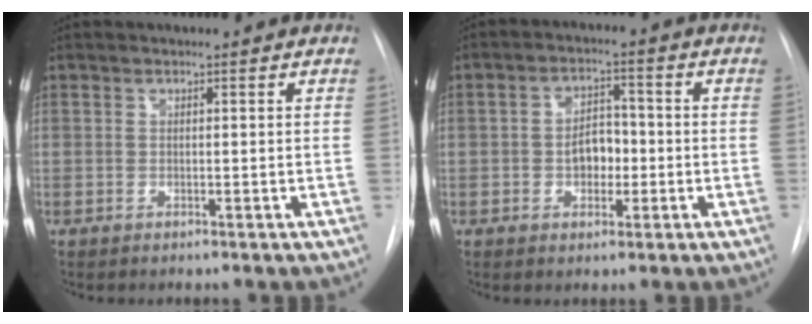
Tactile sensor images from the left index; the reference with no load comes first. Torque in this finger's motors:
{"motor_torque": [0.17, 0.05, 0.10, 0.05]}